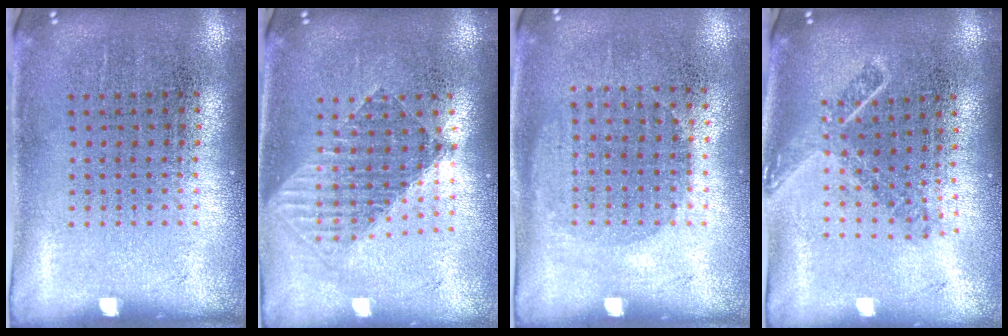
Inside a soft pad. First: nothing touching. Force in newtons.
{"total": 1.5, "press": 1.3, "slide": 0.7}
{"total": 1.0, "press": 0.9, "slide": 0.5}
{"total": 1.8, "press": 1.3, "slide": 1.3}